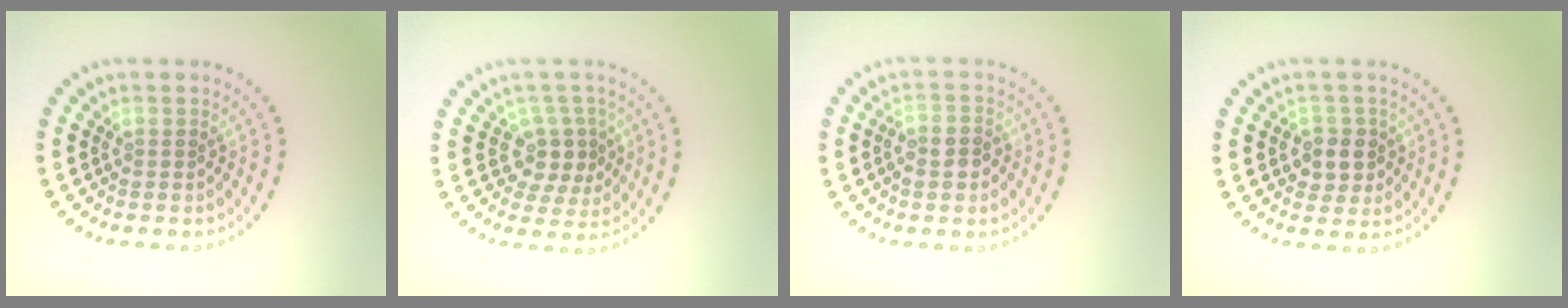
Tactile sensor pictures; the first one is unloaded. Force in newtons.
{"total": 3.0, "press": 2.5, "slide": 1.7}
{"total": 2.3, "press": 2.1, "slide": 0.8}
{"total": 2.5, "press": 2.3, "slide": 1.0}